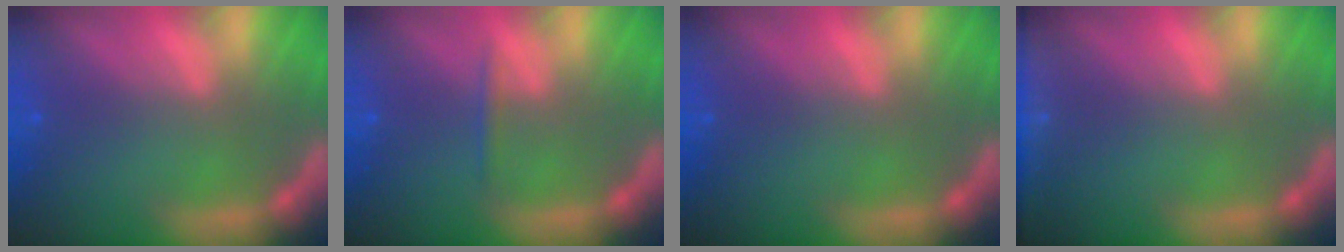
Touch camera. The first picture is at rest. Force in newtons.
{"total": 0.9}
{"total": 0.0}
{"total": 5.5}